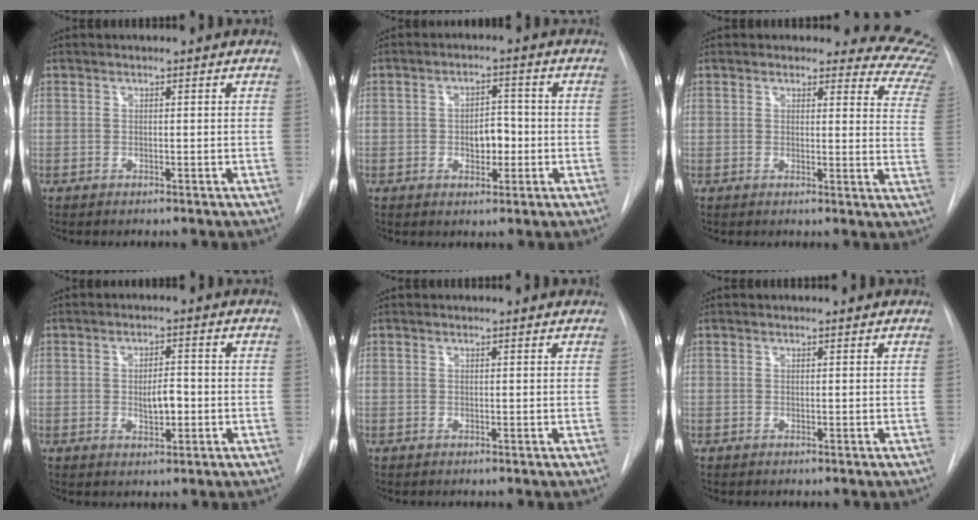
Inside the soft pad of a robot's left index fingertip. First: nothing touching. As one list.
[{"total": 4.5, "force": [-0.8, 2.6, 3.6], "torque": [-0.049, 0.009, -0.009]}, {"total": 11.5, "force": [11.1, 2.8, 1.3], "torque": [0.035, -0.088, 0.073]}, {"total": 3.8, "force": [-0.5, 1.6, 3.4], "torque": [-0.051, 0.001, -0.004]}, {"total": 1.1, "force": [1.0, 0.2, 0.3], "torque": [-0.012, 0.008, 0.012]}, {"total": 0.5, "force": [0.5, 0.1, 0.1], "torque": [-0.006, 0.003, 0.008]}]